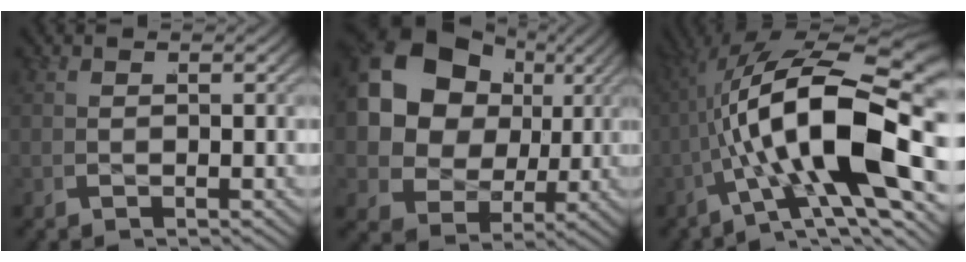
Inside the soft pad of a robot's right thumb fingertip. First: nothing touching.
{"total": 14.9, "force": [1.6, 11.3, 9.6], "torque": [-0.226, -0.035, 0.031]}
{"total": 15.6, "force": [-0.7, 6.4, 14.2], "torque": [-0.248, -0.030, 0.001]}